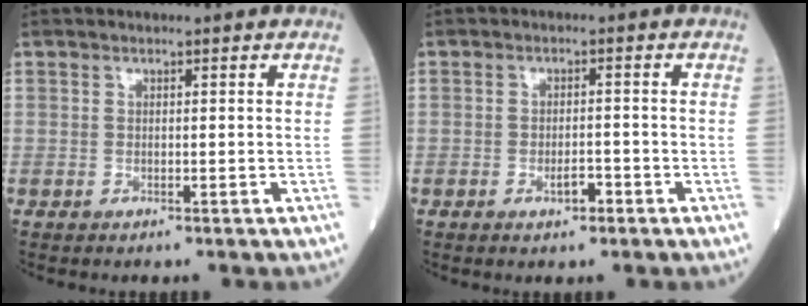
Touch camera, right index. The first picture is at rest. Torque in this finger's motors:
{"motor_torque": [0.25, -0.08, 0.07, 0.03]}